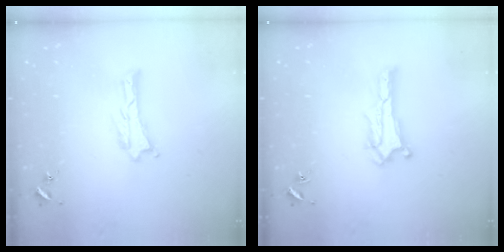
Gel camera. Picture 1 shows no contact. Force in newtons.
{"total": 0.9, "press": 0.9, "slide": 0.2}